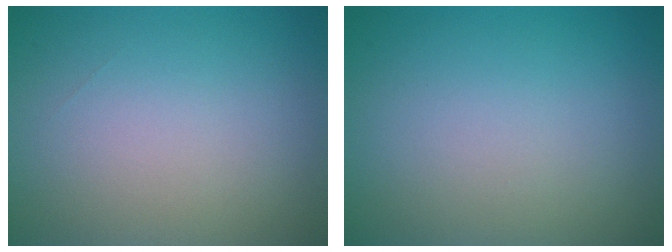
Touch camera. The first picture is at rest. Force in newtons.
{"total": 0.0}